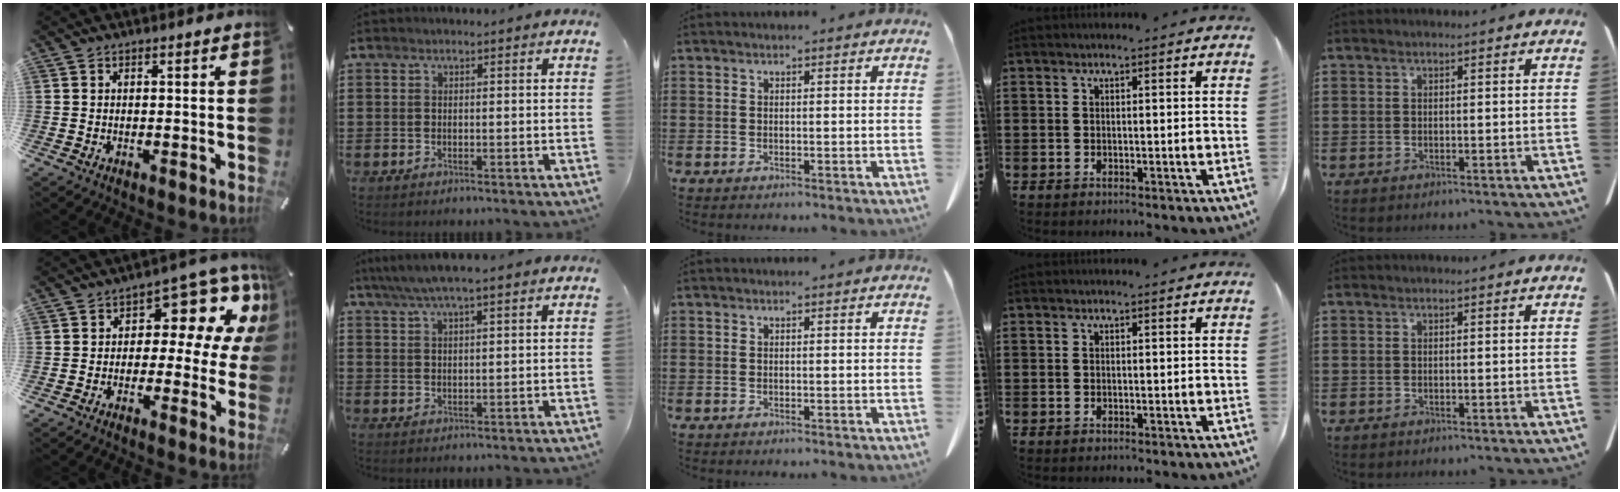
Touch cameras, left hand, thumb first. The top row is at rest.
{"thumb": {"total": 11.1, "force": [4.4, 6.4, 7.8], "torque": [-0.094, -0.040, 0.074]}, "index": {"total": 4.1, "force": [3.1, 0.3, 2.7], "torque": [-0.059, -0.003, 0.054]}}